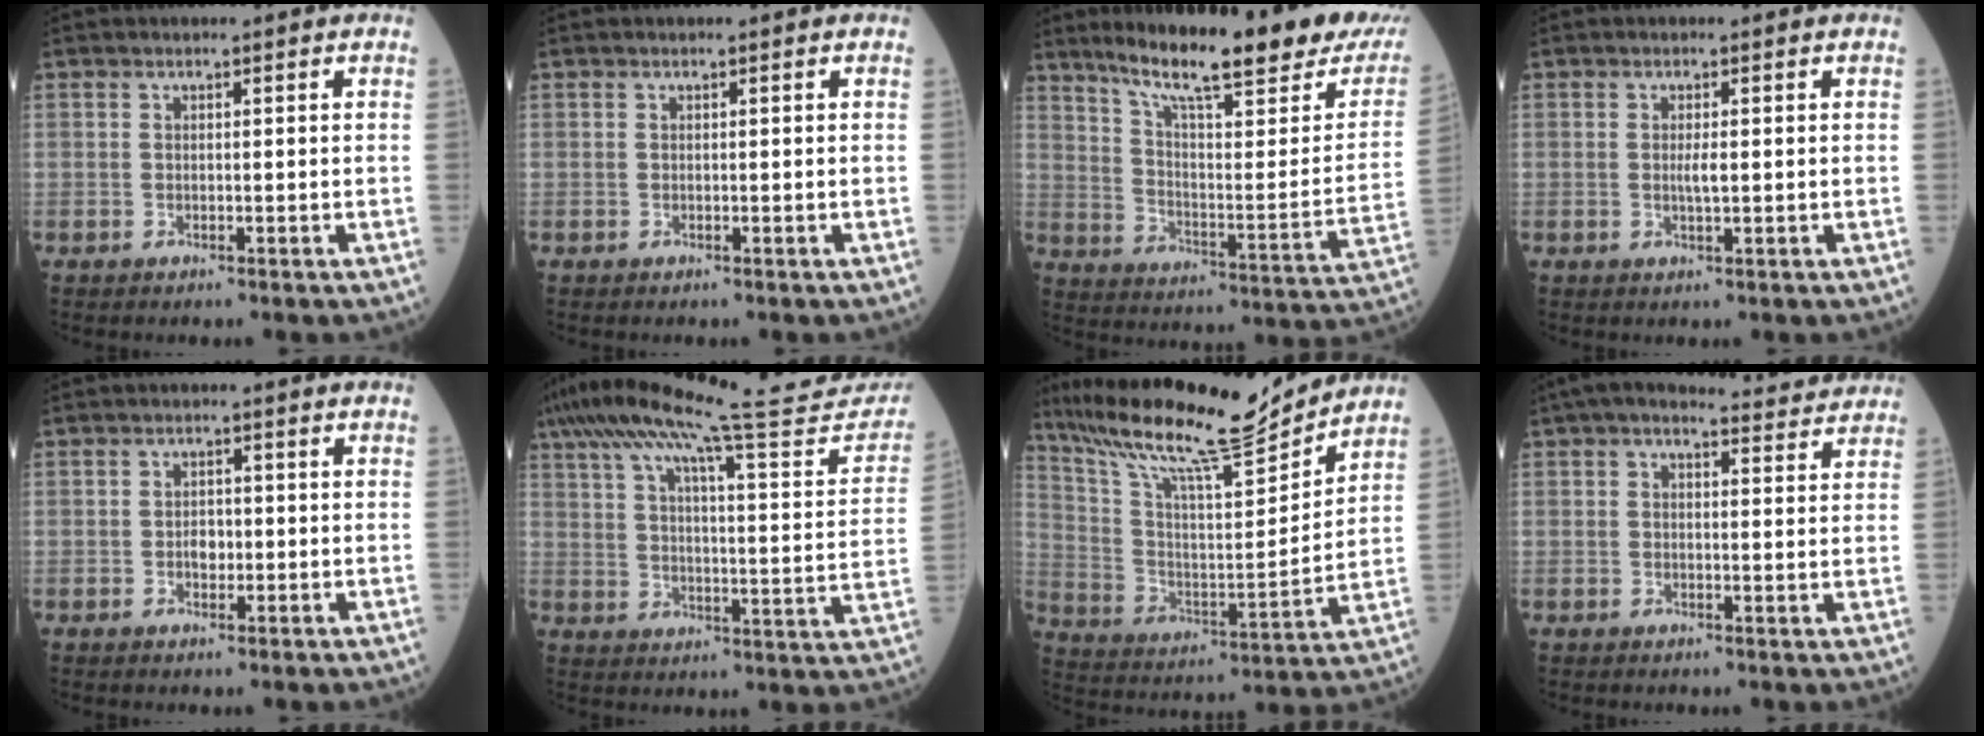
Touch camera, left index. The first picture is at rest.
{"total": 0.0}
{"total": 25.5, "force": [19.6, 2.8, 16.1], "torque": [-0.244, -0.053, 0.267]}
{"total": 1.6, "force": [-0.8, 0.0, 1.3], "torque": [-0.029, -0.008, -0.011]}
{"total": 2.2, "force": [-1.2, 1.3, 1.2], "torque": [-0.017, -0.002, -0.018]}
{"total": 27.3, "force": [24.0, 1.6, 12.9], "torque": [-0.214, -0.042, 0.318]}
{"total": 19.5, "force": [17.1, 1.4, 9.2], "torque": [-0.179, -0.011, 0.287]}
{"total": 8.0, "force": [7.2, 2.0, 2.9], "torque": [-0.040, 0.020, 0.080]}